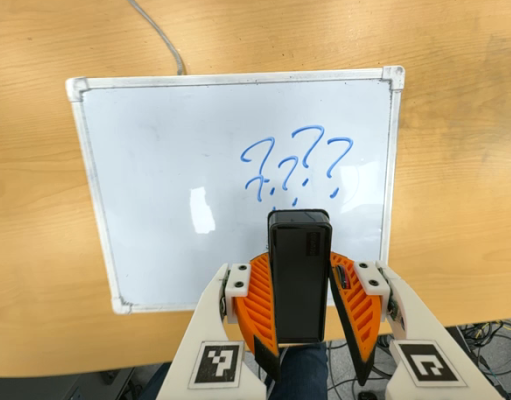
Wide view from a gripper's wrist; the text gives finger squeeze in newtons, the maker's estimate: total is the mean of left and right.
{"total": 5.5, "left": 4.9, "right": 6.1}